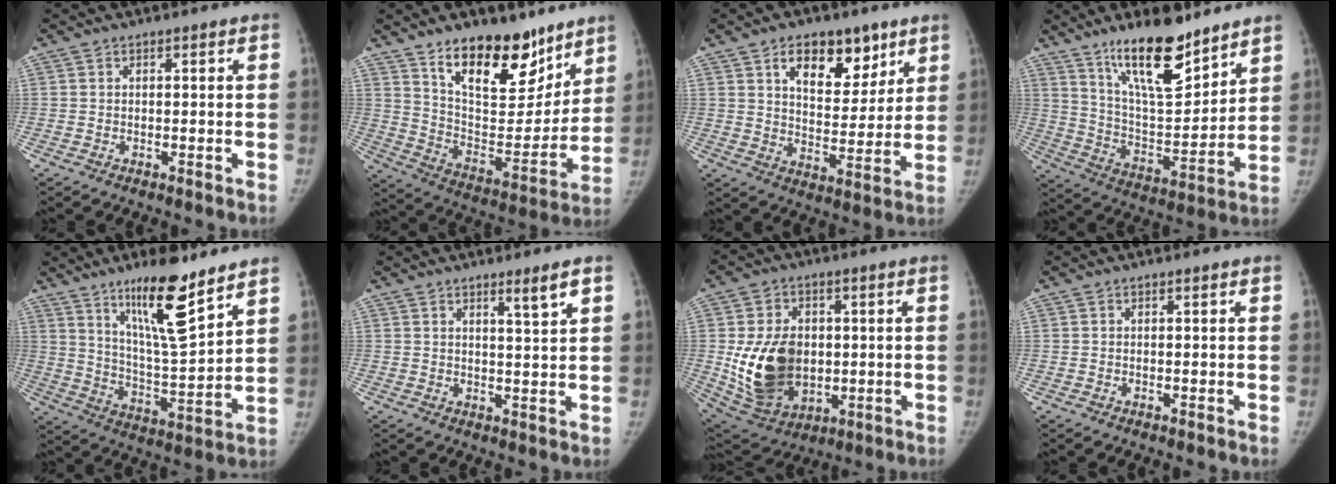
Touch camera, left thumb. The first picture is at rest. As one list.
[{"total": 20.8, "force": [13.8, 10.1, 11.8], "torque": [-0.128, -0.087, 0.229]}, {"total": 13.3, "force": [7.4, 7.7, 8.0], "torque": [-0.076, -0.040, 0.119]}, {"total": 18.4, "force": [13.1, 5.9, 11.6], "torque": [-0.155, -0.087, 0.231]}, {"total": 15.7, "force": [10.4, 3.0, 11.3], "torque": [-0.177, -0.074, 0.188]}, {"total": 3.5, "force": [2.3, -0.2, 2.7], "torque": [-0.042, -0.023, 0.039]}, {"total": 17.2, "force": [-0.3, 12.6, 11.7], "torque": [-0.176, -0.011, 0.020]}, {"total": 0.0}]